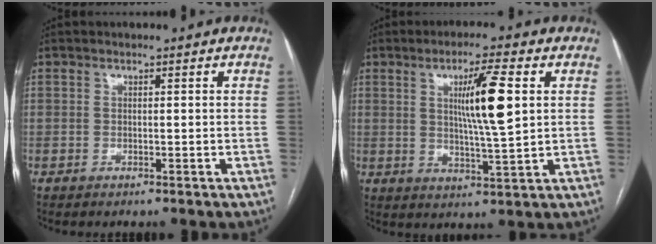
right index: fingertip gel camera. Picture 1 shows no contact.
{"total": 9.2, "force": [2.3, 0.1, 8.9], "torque": [-0.152, -0.005, 0.039]}